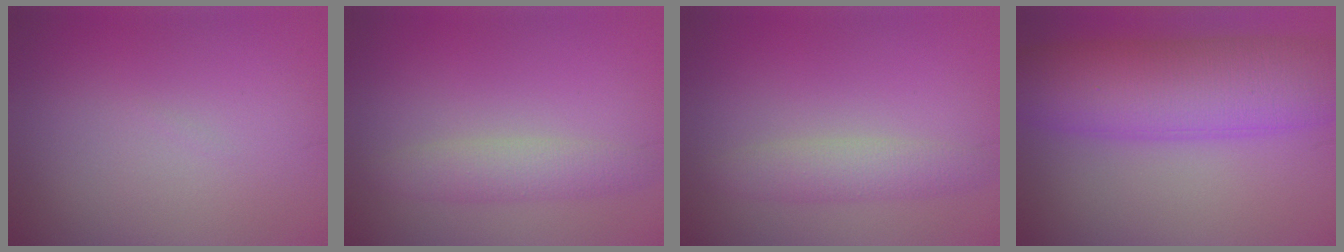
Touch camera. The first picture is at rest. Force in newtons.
{"total": 2.6, "press": 2.6, "slide": 0.1}
{"total": 2.6, "press": 2.6, "slide": 0.1}
{"total": 10.7, "press": 10.7, "slide": 0.3}